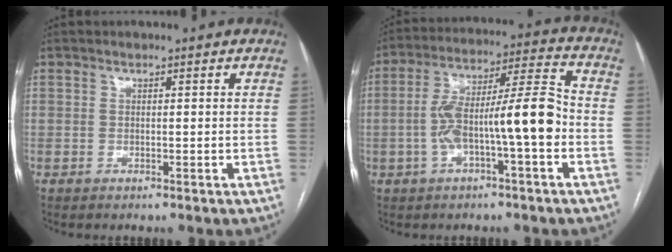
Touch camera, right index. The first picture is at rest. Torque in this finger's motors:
{"motor_torque": [0.64, -0.14, 0.70, 0.21]}